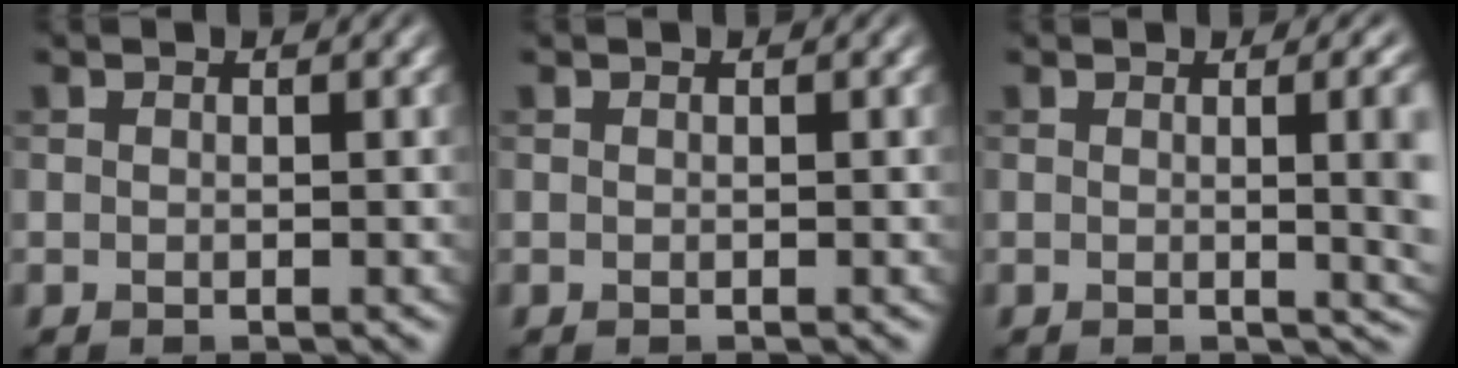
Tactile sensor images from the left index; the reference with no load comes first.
{"total": 0.0}
{"total": 6.6, "force": [0.2, 2.6, 6.0], "torque": [-0.033, 0.003, 0.005]}